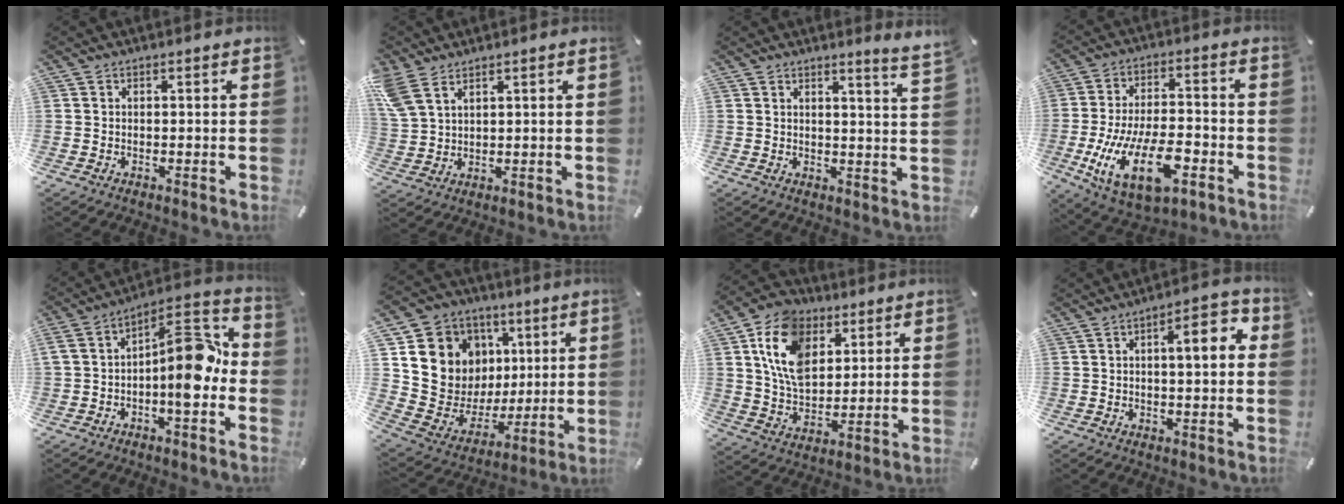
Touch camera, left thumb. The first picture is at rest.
{"total": 6.2, "force": [4.5, 3.2, 2.9], "torque": [-0.083, -0.017, 0.086]}
{"total": 4.1, "force": [3.3, -0.6, 2.3], "torque": [-0.036, -0.030, 0.054]}
{"total": 18.7, "force": [-6.9, 9.3, 14.7], "torque": [-0.279, 0.018, -0.109]}
{"total": 13.9, "force": [-2.0, 6.2, 12.2], "torque": [-0.170, 0.008, -0.033]}
{"total": 12.8, "force": [4.0, 12.1, 1.6], "torque": [-0.020, -0.046, 0.094]}
{"total": 14.2, "force": [6.3, 9.9, 8.0], "torque": [-0.168, -0.010, 0.118]}
{"total": 7.5, "force": [1.7, 2.8, 6.8], "torque": [-0.090, -0.004, 0.019]}